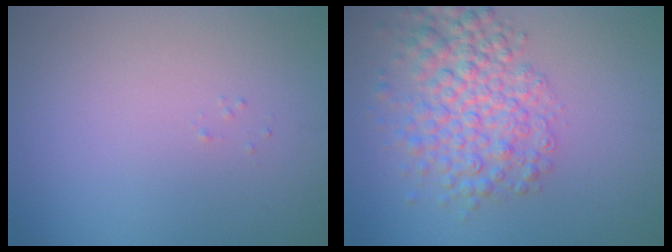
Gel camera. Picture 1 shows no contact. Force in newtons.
{"total": 5.5, "press": 5.5, "slide": 0.2}